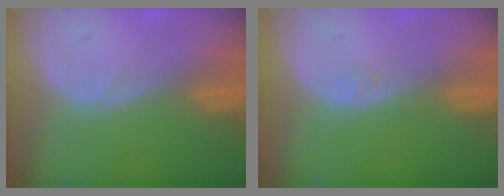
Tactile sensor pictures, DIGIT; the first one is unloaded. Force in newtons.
{"total": 0.6, "press": 0.6, "slide": 0.1}